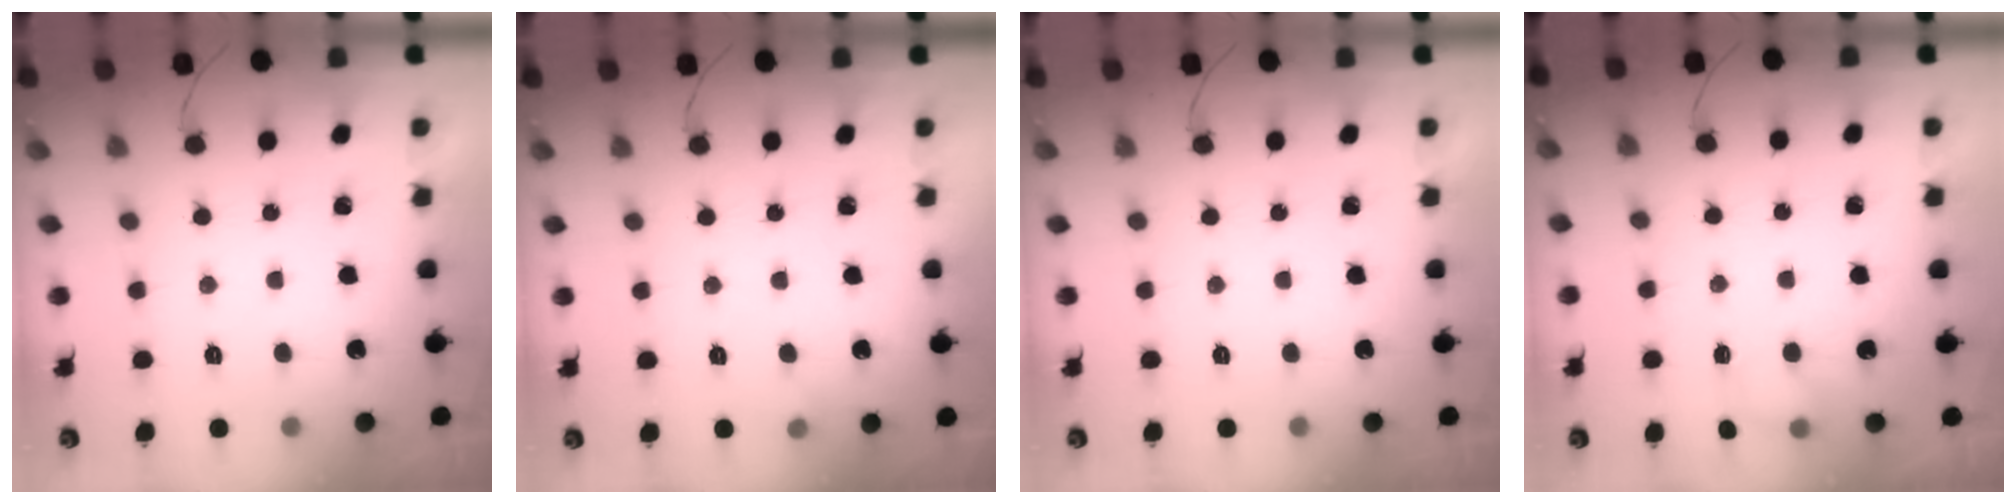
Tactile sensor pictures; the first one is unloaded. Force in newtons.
{"total": 7.4, "press": 3.1, "slide": 6.7}
{"total": 0.0}
{"total": 3.5, "press": 3.3, "slide": 1.0}